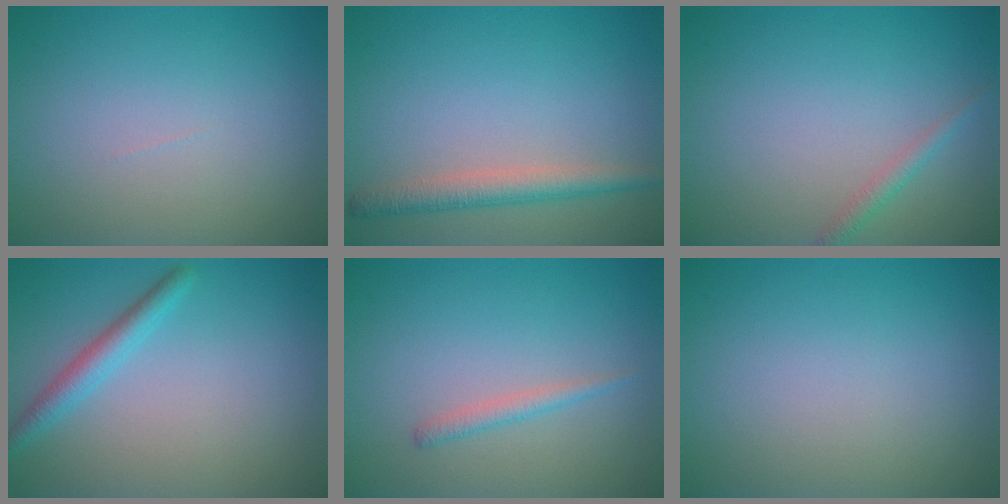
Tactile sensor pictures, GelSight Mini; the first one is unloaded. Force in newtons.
{"total": 2.9, "press": 2.9, "slide": 0.1}
{"total": 1.3, "press": 1.3, "slide": 0.0}
{"total": 2.3, "press": 2.3, "slide": 0.1}
{"total": 1.2, "press": 1.2, "slide": 0.1}
{"total": 0.0}